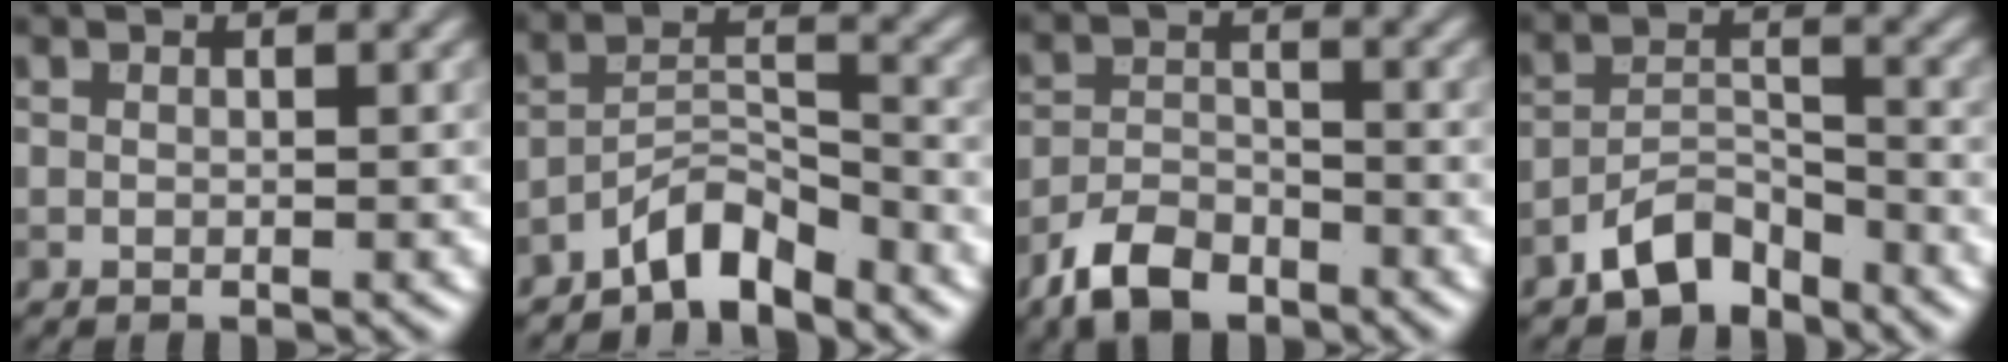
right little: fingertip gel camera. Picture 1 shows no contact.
{"total": 4.4, "force": [-3.7, 1.3, 2.1], "torque": [-0.030, 0.012, -0.076]}
{"total": 4.6, "force": [-3.4, 2.1, 2.2], "torque": [-0.038, -0.003, -0.073]}
{"total": 4.5, "force": [-3.6, 2.0, 2.0], "torque": [-0.029, 0.006, -0.073]}